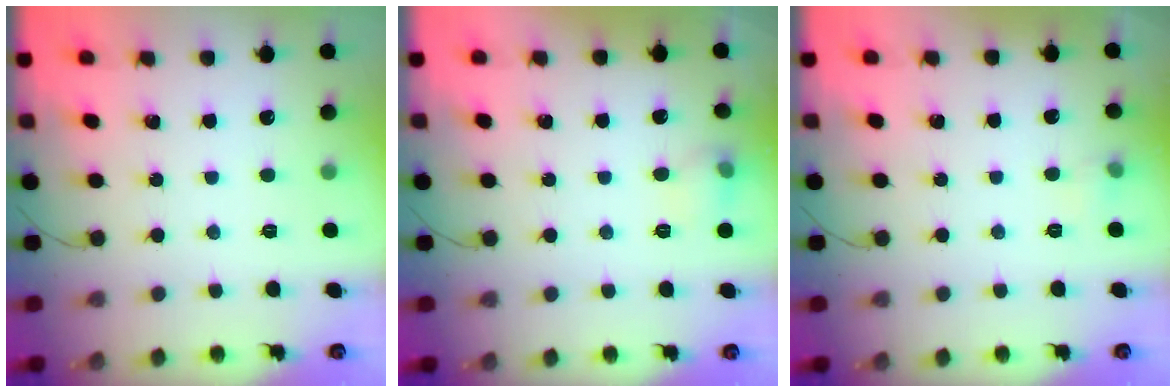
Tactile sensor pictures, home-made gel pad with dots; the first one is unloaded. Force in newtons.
{"total": 6.9, "press": 6.7, "slide": 1.7}
{"total": 3.6, "press": 3.4, "slide": 1.1}